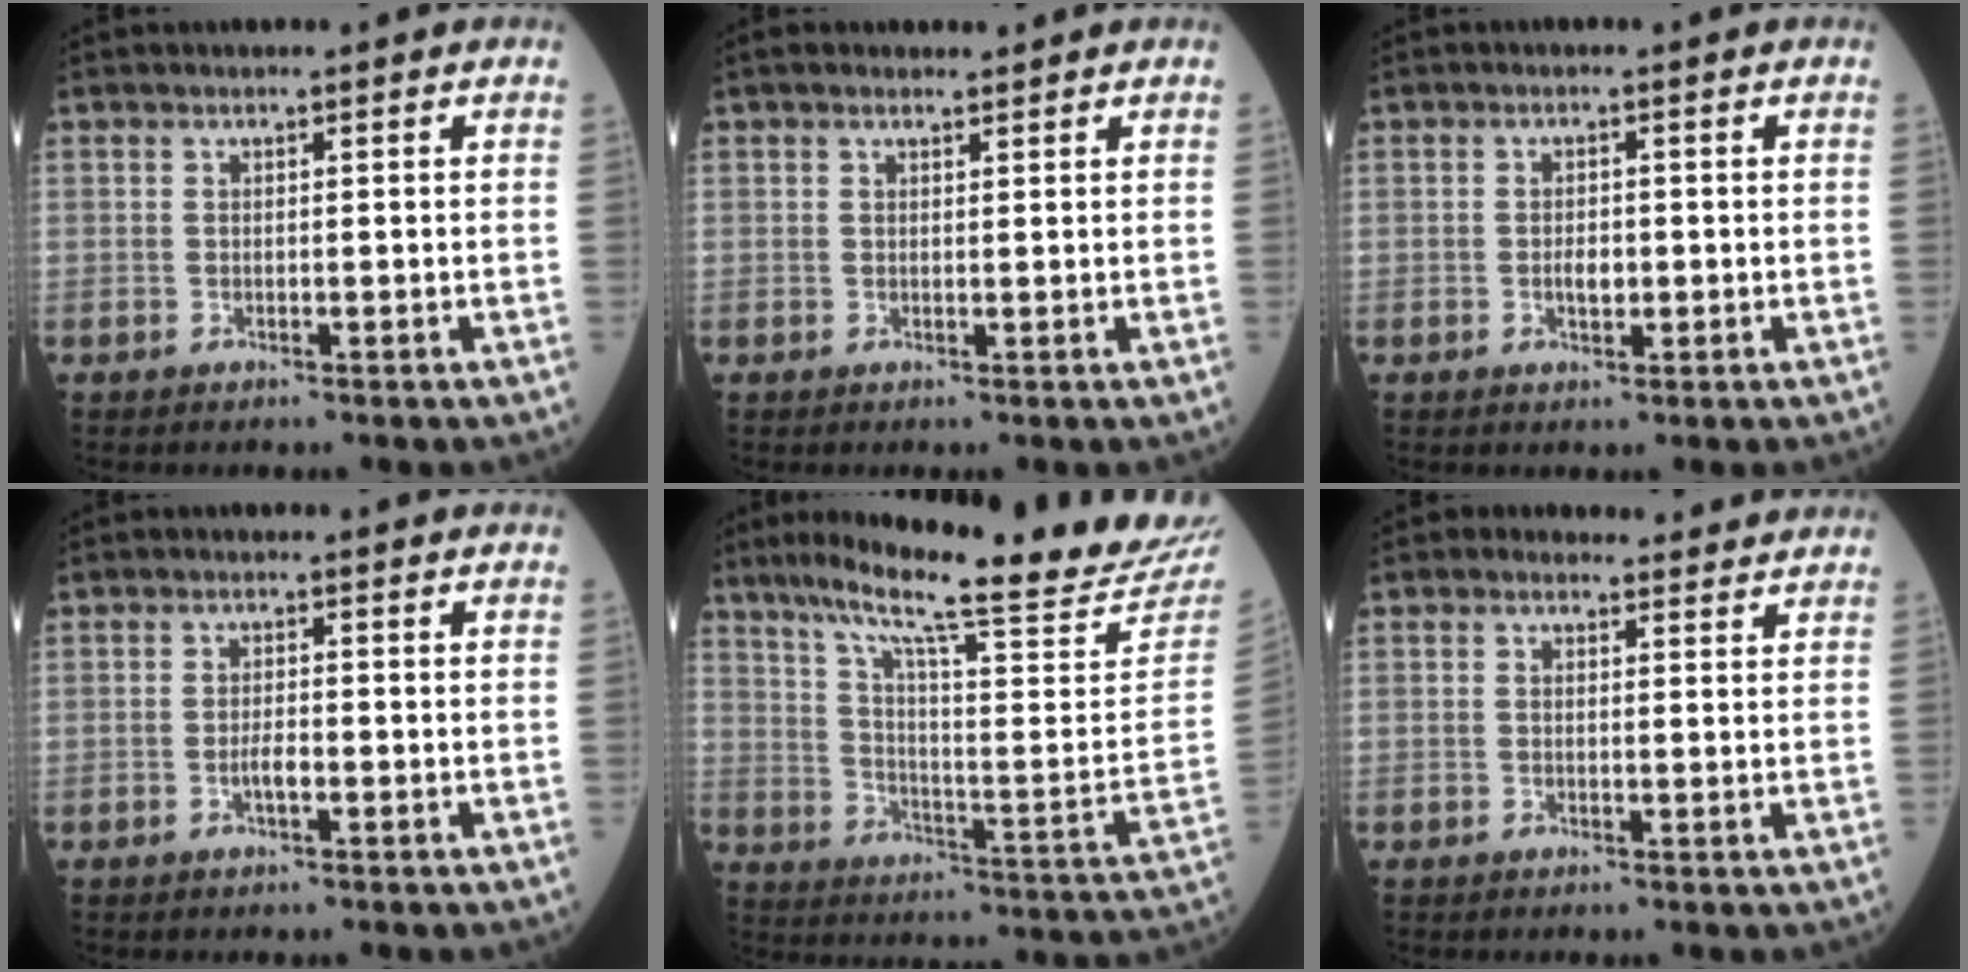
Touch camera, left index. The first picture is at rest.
{"total": 1.4, "force": [1.2, 0.5, 0.5], "torque": [-0.017, 0.012, 0.020]}
{"total": 2.1, "force": [-0.4, 1.1, 1.8], "torque": [-0.033, 0.001, -0.004]}
{"total": 1.9, "force": [-0.7, 0.5, 1.7], "torque": [-0.031, 0.002, -0.013]}
{"total": 26.7, "force": [23.3, 0.4, 13.0], "torque": [-0.207, -0.078, 0.308]}
{"total": 3.1, "force": [2.7, 1.5, 0.4], "torque": [-0.005, 0.014, 0.029]}